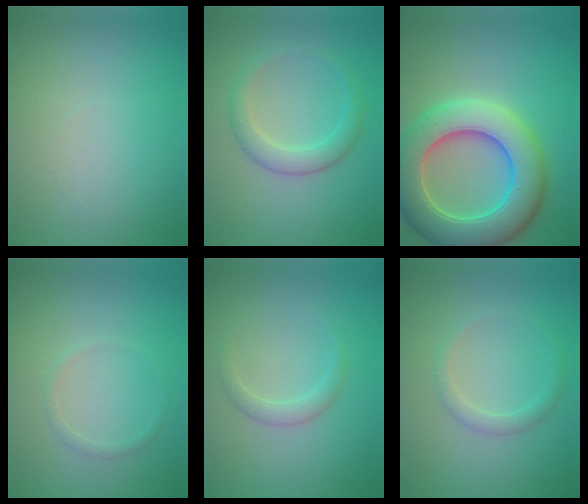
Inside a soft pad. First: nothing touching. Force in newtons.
{"total": 2.7, "press": 2.7, "slide": 0.1}
{"total": 9.9, "press": 9.8, "slide": 0.4}
{"total": 0.8, "press": 0.8, "slide": 0.1}
{"total": 1.4, "press": 1.4, "slide": 0.0}
{"total": 1.5, "press": 1.5, "slide": 0.0}